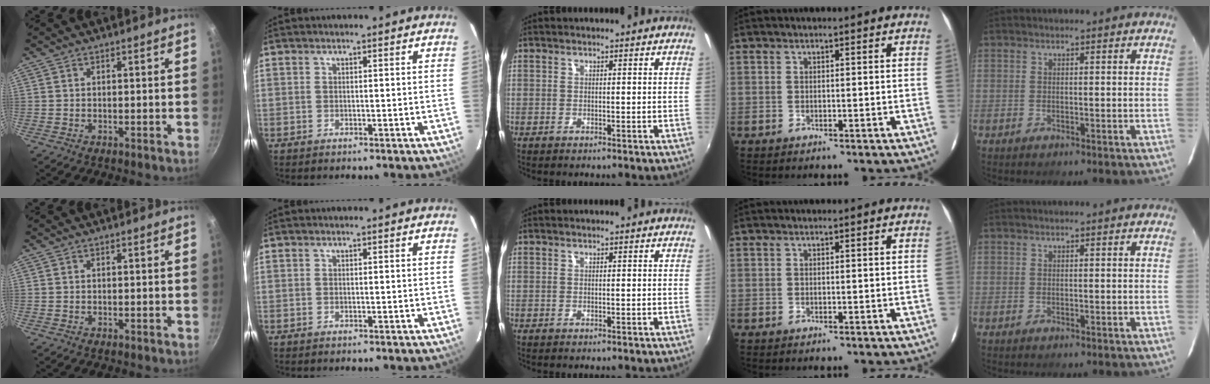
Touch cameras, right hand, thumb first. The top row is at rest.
{}